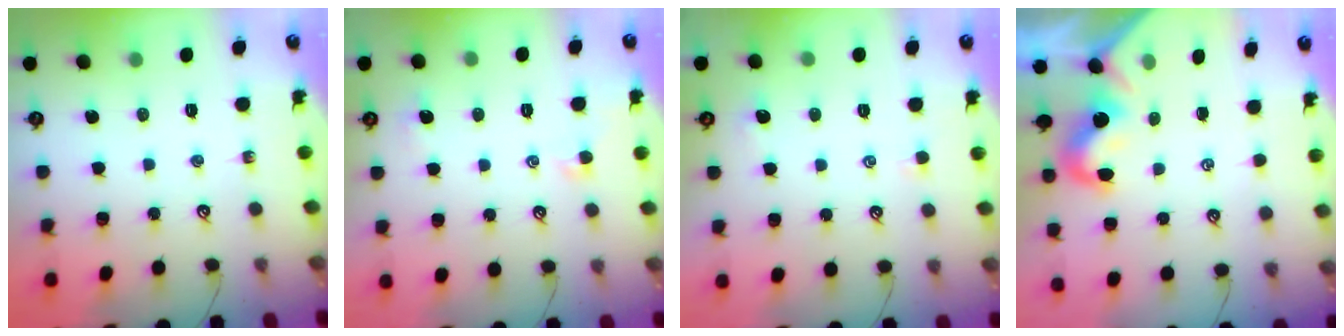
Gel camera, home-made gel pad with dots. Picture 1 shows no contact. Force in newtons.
{"total": 1.4, "press": 1.3, "slide": 0.6}
{"total": 2.2, "press": 2.1, "slide": 0.3}
{"total": 2.1, "press": 2.0, "slide": 0.5}